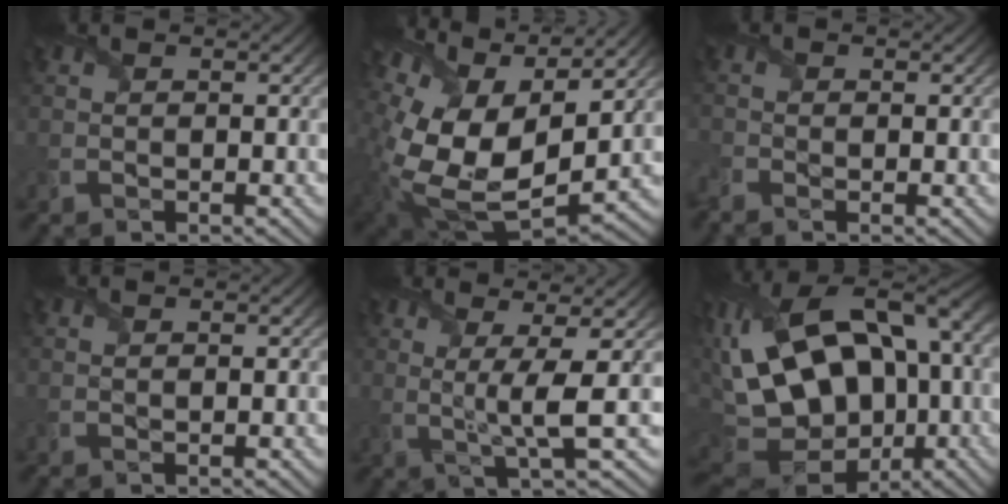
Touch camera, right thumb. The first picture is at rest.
{"total": 16.1, "force": [4.6, 9.0, 12.5], "torque": [-0.260, -0.009, 0.106]}
{"total": 1.8, "force": [-1.4, 0.5, 1.0], "torque": [-0.031, -0.010, -0.035]}
{"total": 0.0}
{"total": 5.7, "force": [1.0, 0.6, 5.6], "torque": [-0.114, 0.008, 0.021]}
{"total": 22.6, "force": [2.0, 14.6, 17.1], "torque": [-0.370, -0.017, 0.059]}